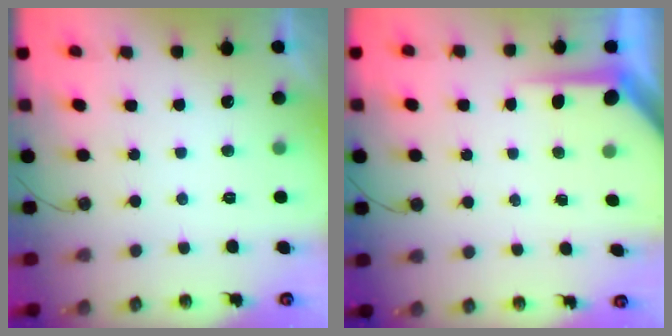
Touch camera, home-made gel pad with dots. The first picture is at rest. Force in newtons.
{"total": 5.3, "press": 5.2, "slide": 0.1}